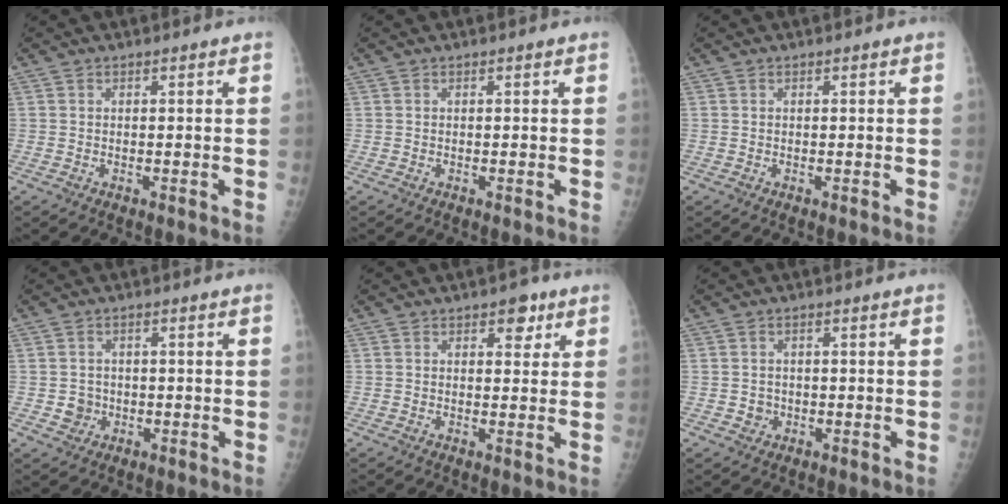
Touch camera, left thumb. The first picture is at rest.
{"total": 0.0}
{"total": 0.0}
{"total": 2.8, "force": [-0.6, 2.6, 0.5], "torque": [0.010, 0.006, -0.007]}
{"total": 3.7, "force": [2.0, 2.1, 2.2], "torque": [-0.005, -0.006, 0.023]}
{"total": 1.8, "force": [-0.5, 1.7, 0.3], "torque": [0.007, 0.005, -0.006]}